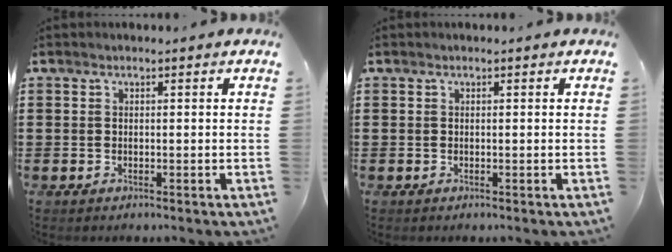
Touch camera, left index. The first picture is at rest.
{"total": 0.0}